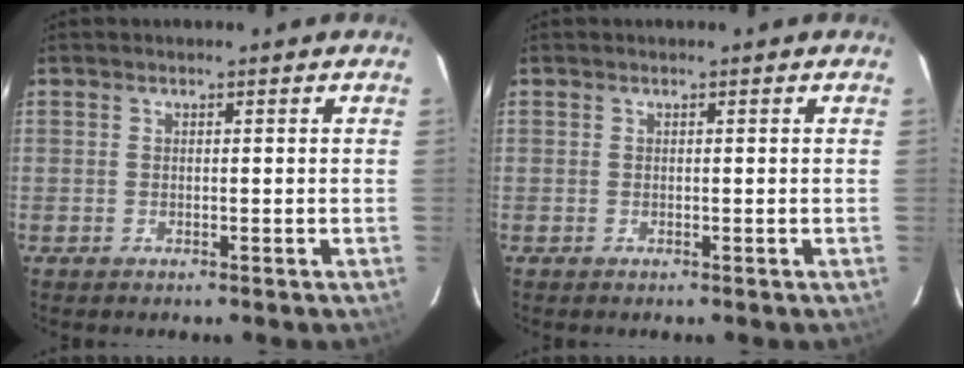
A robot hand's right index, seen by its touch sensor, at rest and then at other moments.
{"total": 0.0}